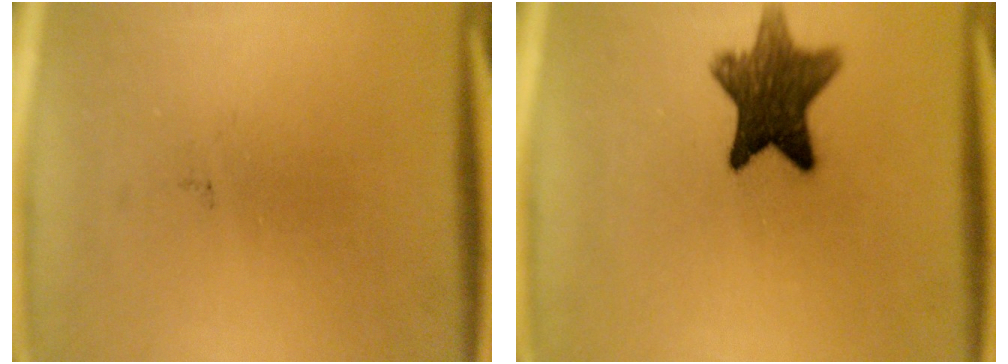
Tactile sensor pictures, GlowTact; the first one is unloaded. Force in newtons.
{"total": 10.5}